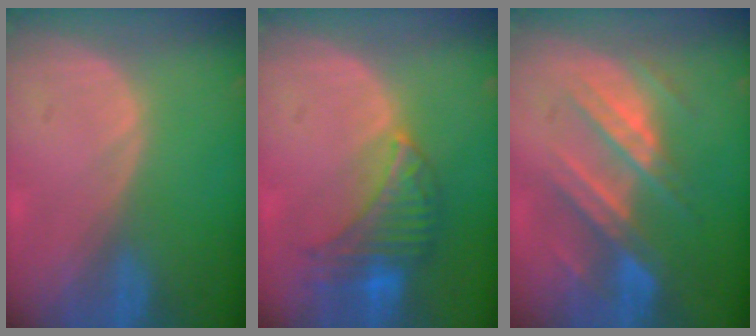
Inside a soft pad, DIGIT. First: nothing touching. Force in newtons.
{"total": 8.1, "press": 7.2, "slide": 3.6}
{"total": 8.8, "press": 7.9, "slide": 3.7}